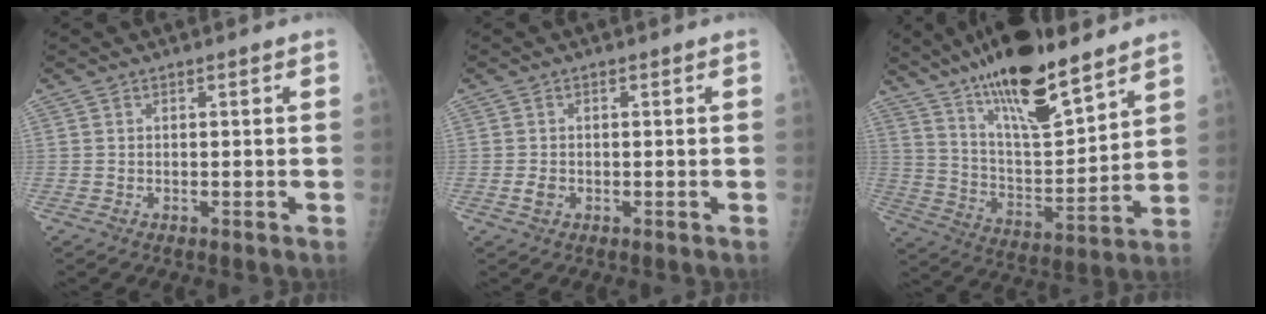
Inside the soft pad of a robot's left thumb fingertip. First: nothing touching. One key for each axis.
{"total": 1.8, "fx": -0.5, "fy": 1.3, "fz": 1.0, "tx": -0.014, "ty": 0.001, "tz": -0.008}
{"total": 20.3, "fx": 14.7, "fy": 5.3, "fz": 13.0, "tx": -0.200, "ty": -0.073, "tz": 0.257}